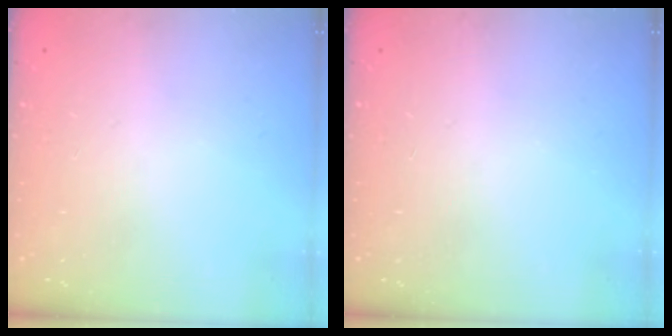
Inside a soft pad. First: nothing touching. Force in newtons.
{"total": 0.0}